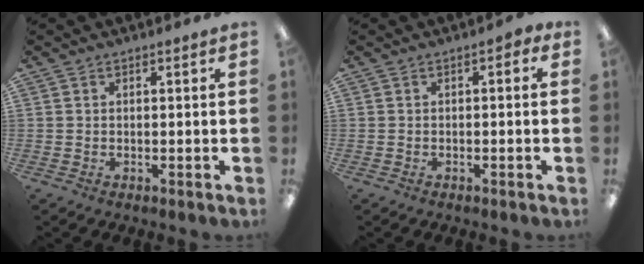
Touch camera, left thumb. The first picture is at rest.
{"total": 1.1, "force": [-0.6, 0.7, 0.5], "torque": [-0.011, 0.003, -0.013]}